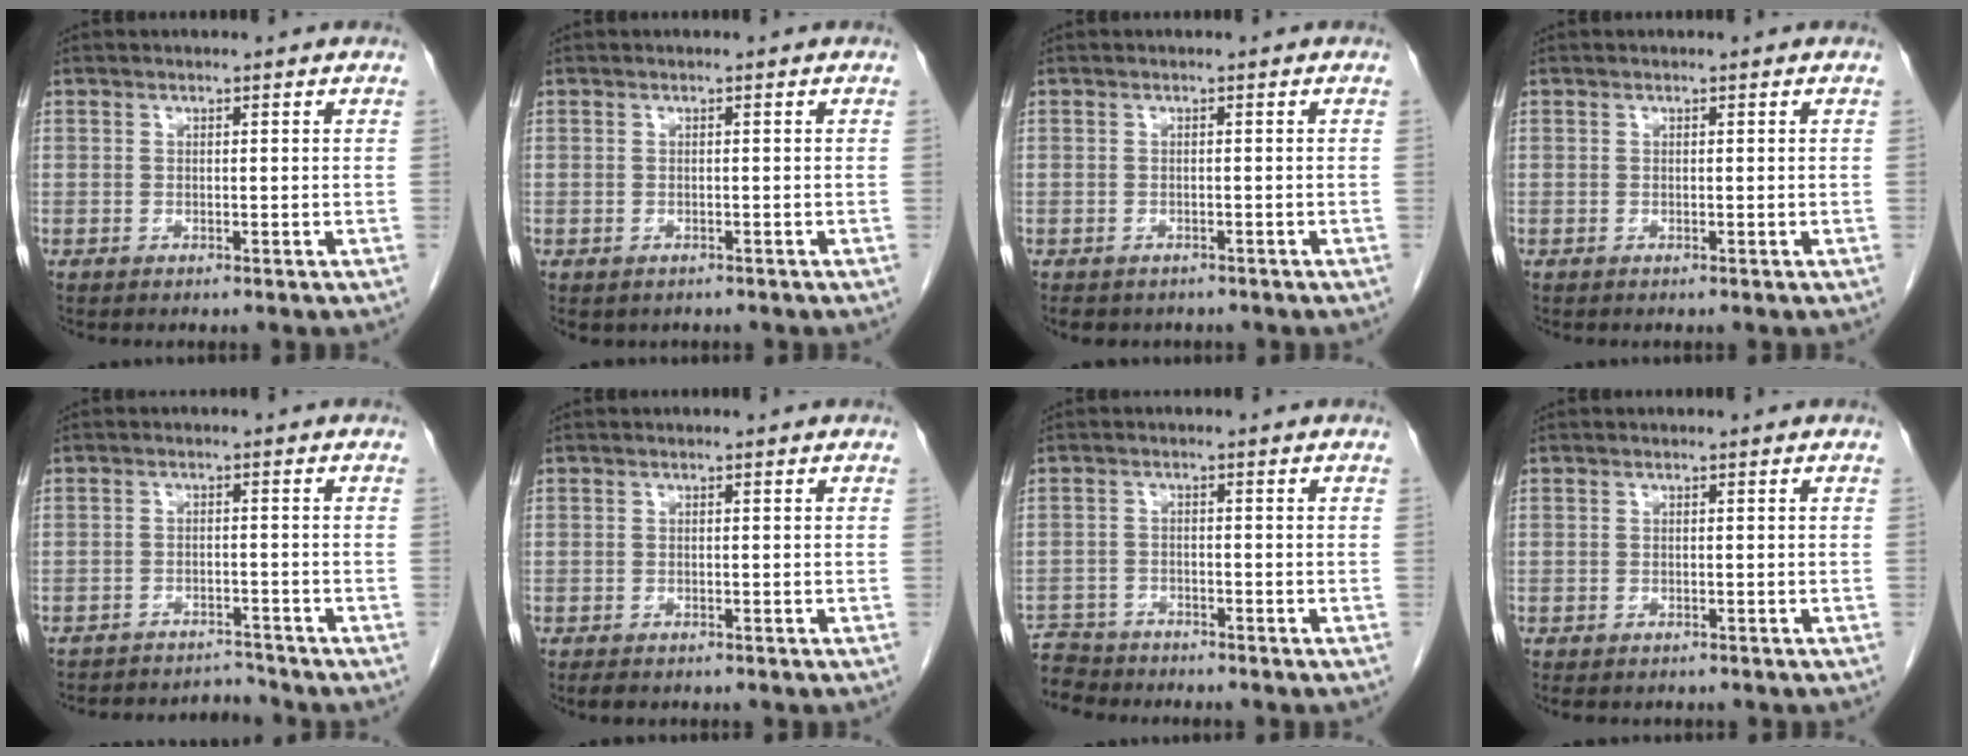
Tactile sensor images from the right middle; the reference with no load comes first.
{"total": 1.5, "force": [-1.1, 1.1, 0.2], "torque": [-0.007, 0.000, -0.011]}
{"total": 4.6, "force": [-3.7, 2.5, 1.0], "torque": [-0.011, 0.002, -0.045]}
{"total": 0.0}
{"total": 7.0, "force": [-6.9, 0.8, -0.2], "torque": [0.009, 0.016, -0.102]}
{"total": 1.6, "force": [-1.3, 0.7, 0.7], "torque": [-0.016, -0.003, -0.014]}
{"total": 5.3, "force": [-5.2, 1.1, -0.1], "torque": [-0.001, -0.007, -0.099]}
{"total": 3.1, "force": [-2.6, 1.3, 0.9], "torque": [-0.008, -0.003, -0.032]}